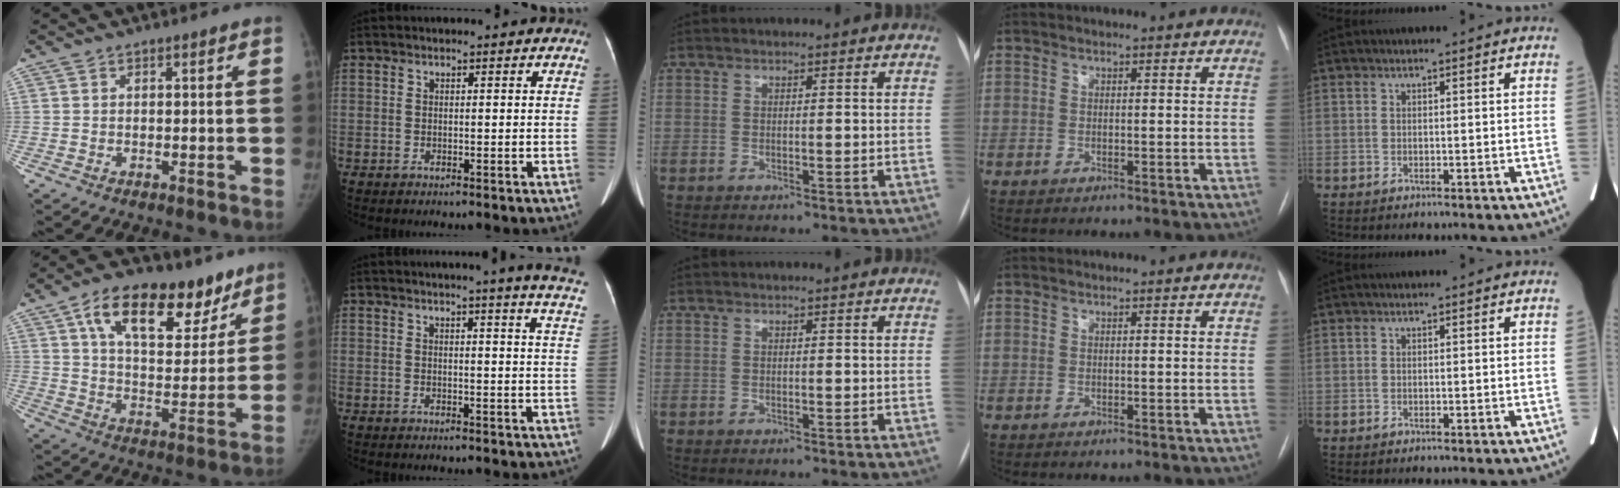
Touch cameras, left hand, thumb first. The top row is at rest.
{"thumb": {"total": 23.1, "force": [13.3, 11.8, 14.8], "torque": [-0.186, -0.028, 0.213]}, "index": {"total": 13.1, "force": [11.5, -1.3, 6.1], "torque": [-0.076, -0.067, 0.108]}}